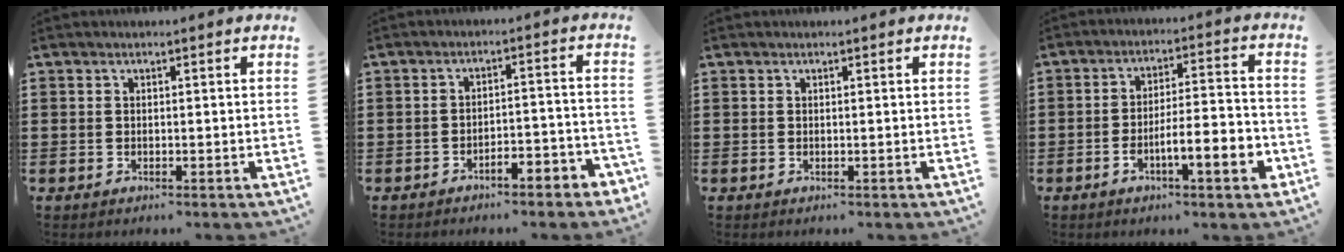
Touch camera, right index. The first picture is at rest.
{"total": 3.6, "force": [-3.3, 0.4, 1.3], "torque": [-0.026, 0.006, -0.069]}
{"total": 0.0}
{"total": 7.8, "force": [-3.7, 1.7, 6.7], "torque": [-0.101, 0.002, -0.065]}